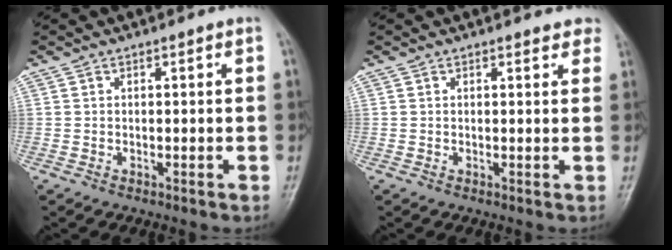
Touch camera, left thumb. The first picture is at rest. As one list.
[{"total": 2.3, "force": [2.0, 0.9, 0.7], "torque": [0.008, -0.006, 0.011]}]